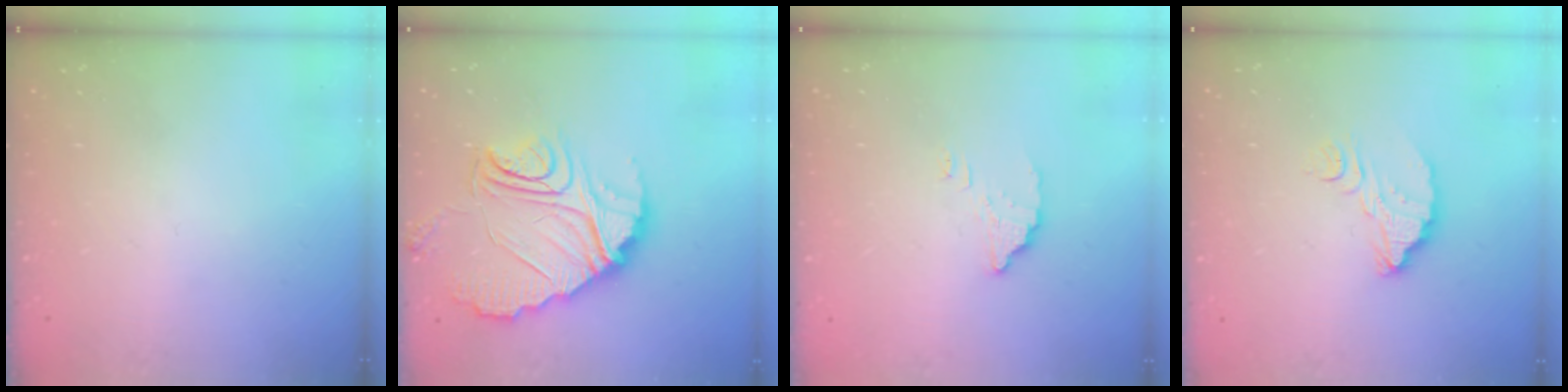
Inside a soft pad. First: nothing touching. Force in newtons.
{"total": 15.4, "press": 15.3, "slide": 1.5}
{"total": 3.1, "press": 3.0, "slide": 0.4}
{"total": 7.2, "press": 7.2, "slide": 0.5}